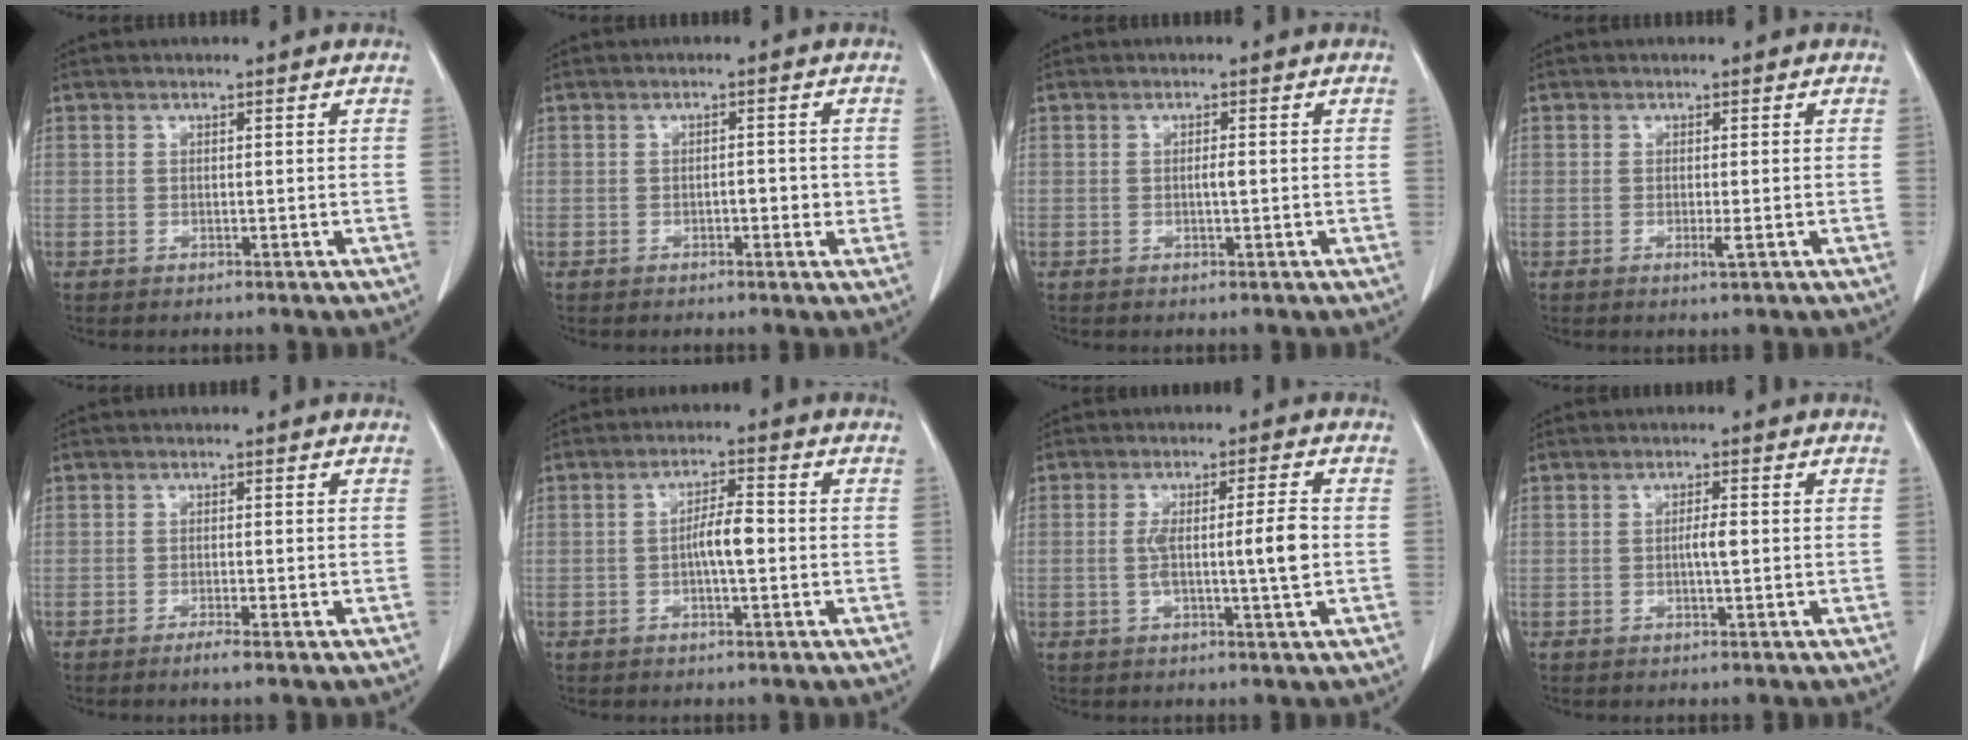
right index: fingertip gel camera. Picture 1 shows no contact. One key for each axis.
{"total": 2.1, "fx": -0.4, "fy": 1.0, "fz": 1.8, "tx": -0.024, "ty": 0.003, "tz": -0.005}
{"total": 1.0, "fx": -0.1, "fy": 0.1, "fz": 1.0, "tx": -0.019, "ty": 0.000, "tz": -0.002}
{"total": 1.2, "fx": -0.4, "fy": -0.1, "fz": 1.1, "tx": -0.017, "ty": -0.005, "tz": -0.007}
{"total": 1.7, "fx": -1.1, "fy": -0.2, "fz": 1.3, "tx": -0.022, "ty": -0.002, "tz": -0.020}
{"total": 4.3, "fx": -0.6, "fy": 0.8, "fz": 4.2, "tx": -0.078, "ty": 0.008, "tz": -0.011}
{"total": 6.6, "fx": -0.5, "fy": -0.1, "fz": 6.6, "tx": -0.115, "ty": 0.004, "tz": -0.007}
{"total": 1.9, "fx": -0.2, "fy": 0.2, "fz": 1.9, "tx": -0.036, "ty": 0.001, "tz": -0.003}